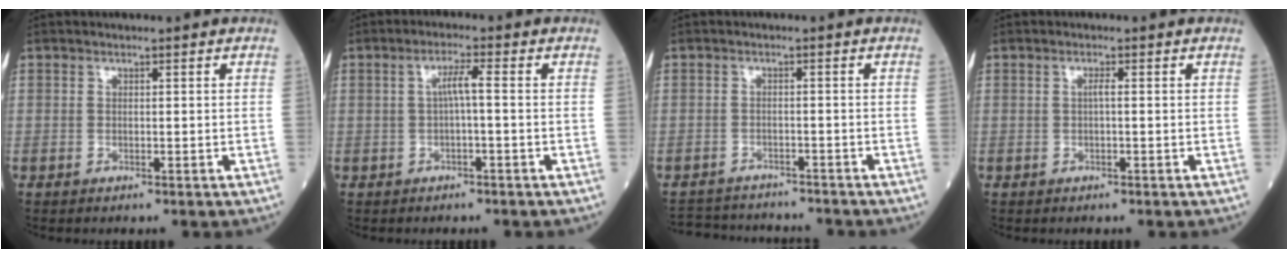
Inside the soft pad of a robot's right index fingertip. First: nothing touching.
{"total": 2.8, "force": [0.0, 0.1, 2.8], "torque": [-0.050, 0.007, 0.000]}
{"total": 8.0, "force": [-7.7, 2.0, 1.1], "torque": [-0.017, 0.008, -0.107]}
{"total": 0.8, "force": [0.0, 0.0, 0.8], "torque": [-0.017, 0.000, -0.001]}